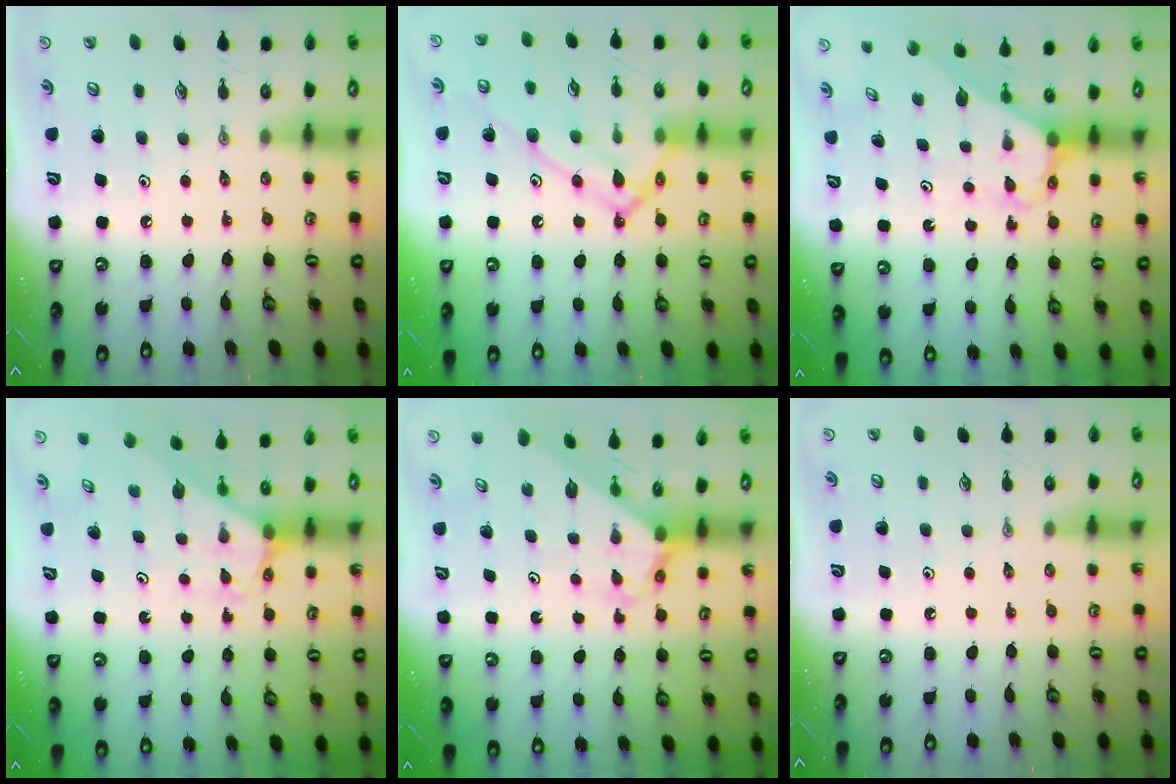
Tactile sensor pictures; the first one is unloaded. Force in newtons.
{"total": 15.2, "press": 15.2, "slide": 1.2}
{"total": 2.7, "press": 2.7, "slide": 0.2}
{"total": 2.2, "press": 2.2, "slide": 0.1}
{"total": 2.7, "press": 2.7, "slide": 0.1}
{"total": 0.0}